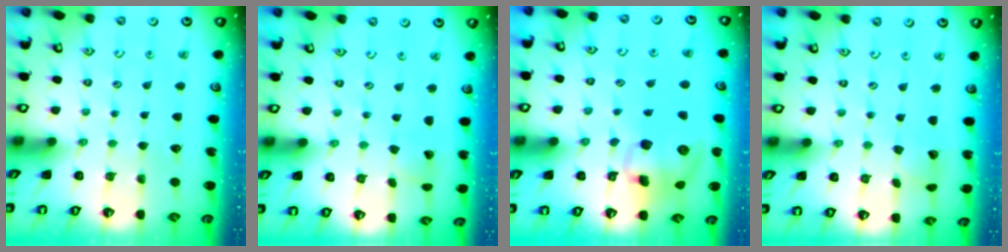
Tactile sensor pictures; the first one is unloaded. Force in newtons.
{"total": 2.0, "press": 2.0, "slide": 0.2}
{"total": 12.3, "press": 12.2, "slide": 1.5}
{"total": 2.9, "press": 2.9, "slide": 0.2}